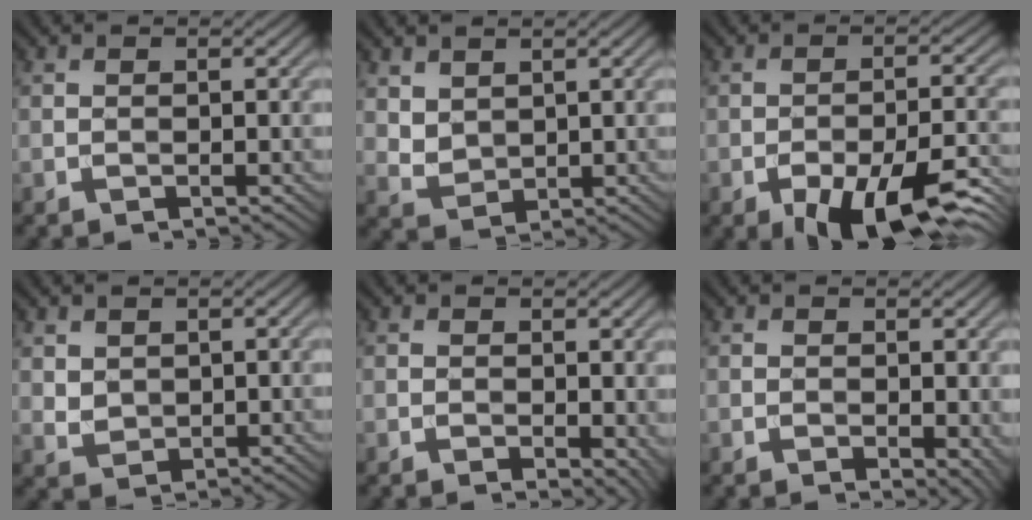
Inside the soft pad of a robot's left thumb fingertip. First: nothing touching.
{"total": 3.3, "force": [2.0, 2.2, 1.5], "torque": [-0.046, -0.007, 0.046]}
{"total": 11.1, "force": [-6.3, 4.0, 8.1], "torque": [-0.127, -0.004, -0.097]}
{"total": 2.5, "force": [1.4, 1.8, 1.1], "torque": [-0.031, -0.005, 0.032]}
{"total": 2.9, "force": [0.0, 1.7, 2.3], "torque": [-0.027, -0.008, 0.003]}
{"total": 2.8, "force": [-0.1, 1.5, 2.3], "torque": [-0.026, -0.006, 0.001]}